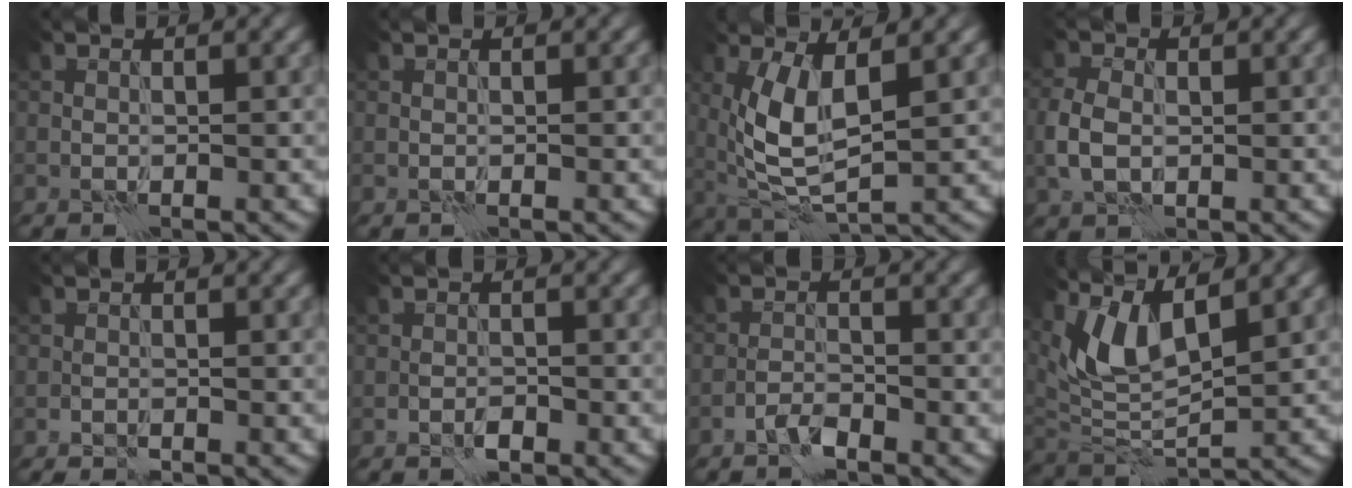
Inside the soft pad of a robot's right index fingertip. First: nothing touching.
{"total": 0.0}
{"total": 6.3, "force": [0.8, 2.4, 5.8], "torque": [-0.129, -0.007, 0.021]}
{"total": 3.6, "force": [-0.4, 2.6, 2.5], "torque": [-0.061, 0.001, -0.011]}
{"total": 0.9, "force": [-0.7, 0.4, 0.4], "torque": [-0.009, 0.002, -0.016]}
{"total": 0.9, "force": [-0.6, 0.4, 0.5], "torque": [-0.008, 0.000, -0.012]}
{"total": 1.2, "force": [-1.2, 0.1, 0.4], "torque": [-0.010, 0.004, -0.027]}
{"total": 5.8, "force": [3.5, 2.1, 4.2], "torque": [-0.094, -0.008, 0.069]}